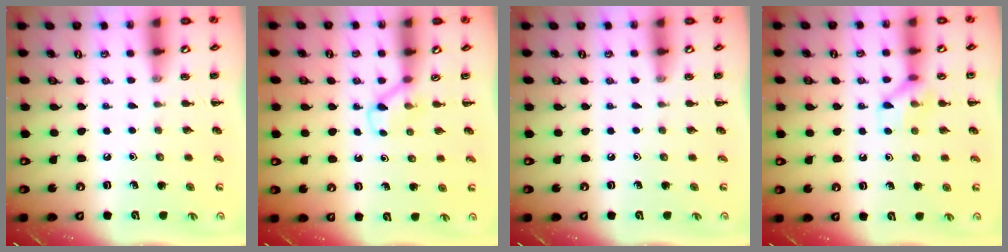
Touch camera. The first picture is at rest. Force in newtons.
{"total": 3.0, "press": 2.8, "slide": 0.9}
{"total": 0.0}
{"total": 8.7, "press": 8.7, "slide": 0.6}